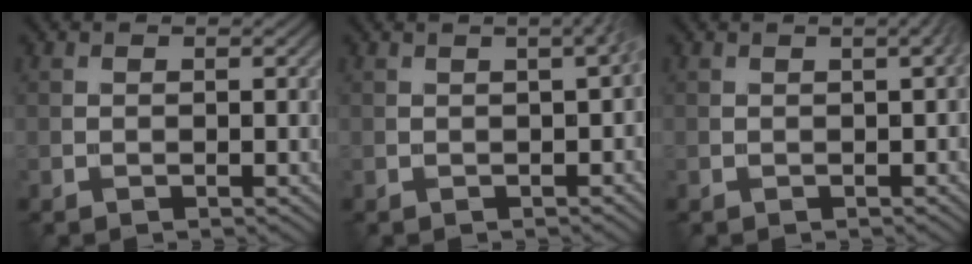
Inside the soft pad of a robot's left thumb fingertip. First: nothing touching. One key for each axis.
{"total": 3.0, "fx": 0.2, "fy": 0.9, "fz": 2.9, "tx": -0.020, "ty": 0.009, "tz": 0.004}
{"total": 2.1, "fx": 0.2, "fy": 0.6, "fz": 2.0, "tx": -0.012, "ty": 0.010, "tz": 0.002}